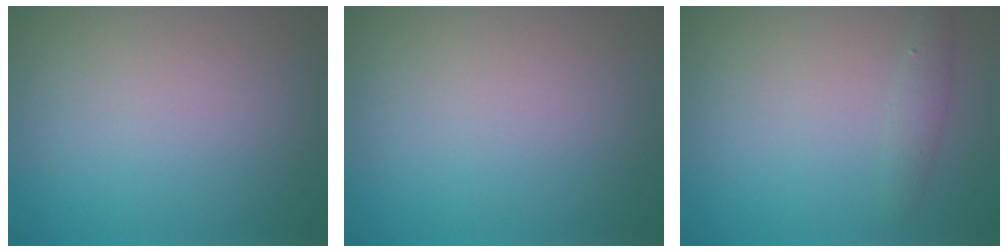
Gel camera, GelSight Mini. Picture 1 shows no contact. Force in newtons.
{"total": 0.0}
{"total": 1.3, "press": 1.3, "slide": 0.1}